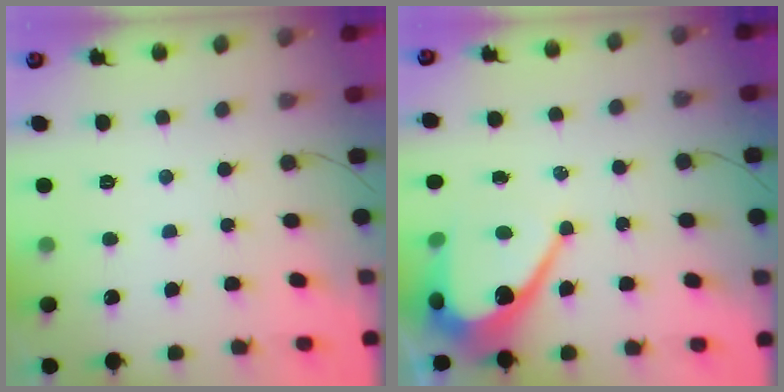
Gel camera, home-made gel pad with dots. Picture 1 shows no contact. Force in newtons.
{"total": 10.2, "press": 10.1, "slide": 0.9}